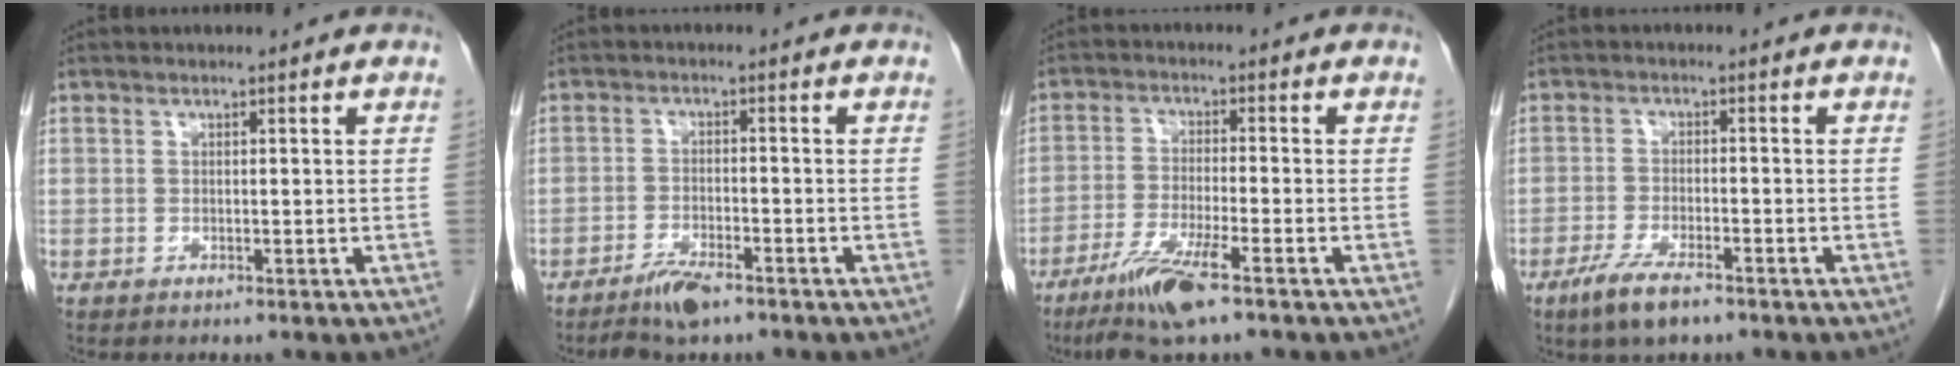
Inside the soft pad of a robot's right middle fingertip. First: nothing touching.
{"total": 4.3, "force": [-3.4, 0.9, 2.5], "torque": [-0.053, -0.003, -0.061]}
{"total": 8.3, "force": [-5.4, 0.4, 6.3], "torque": [-0.129, -0.023, -0.100]}
{"total": 5.8, "force": [-4.0, 1.2, 4.0], "torque": [-0.086, -0.010, -0.069]}